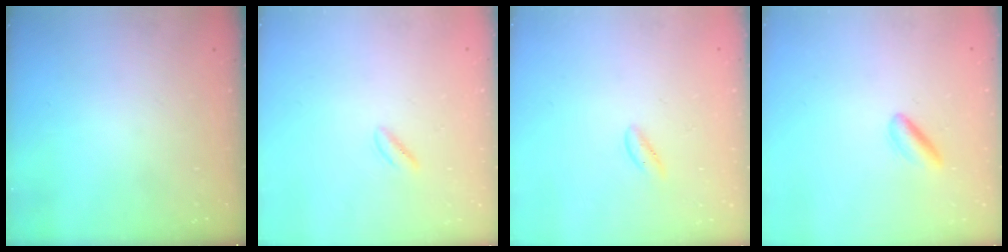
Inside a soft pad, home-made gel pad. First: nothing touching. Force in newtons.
{"total": 1.4, "press": 1.0, "slide": 0.9}
{"total": 0.6, "press": 0.5, "slide": 0.4}
{"total": 3.6, "press": 3.5, "slide": 1.0}